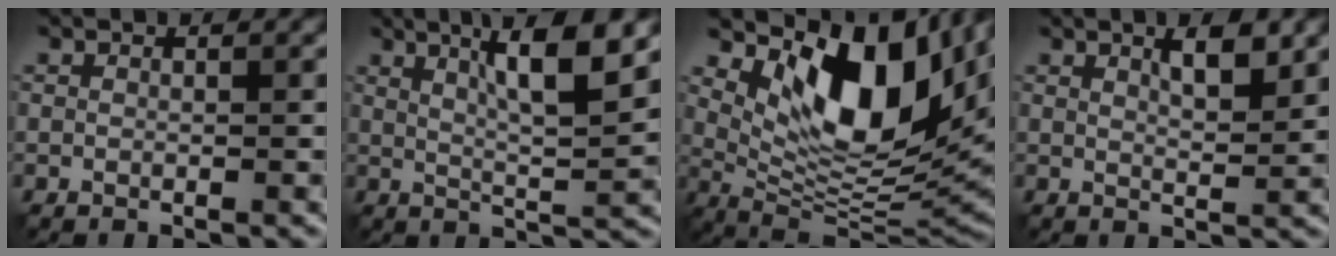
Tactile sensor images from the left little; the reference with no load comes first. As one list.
[{"total": 7.1, "force": [3.1, 1.1, 6.3], "torque": [-0.097, 0.005, 0.055]}, {"total": 13.0, "force": [4.9, 5.8, 10.5], "torque": [-0.163, -0.009, 0.099]}, {"total": 3.1, "force": [1.7, 0.8, 2.5], "torque": [-0.038, -0.001, 0.027]}]